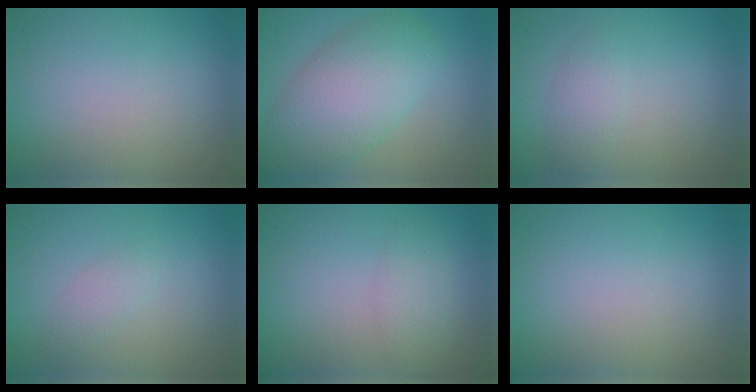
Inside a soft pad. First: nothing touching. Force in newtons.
{"total": 7.6, "press": 7.6, "slide": 0.3}
{"total": 1.8, "press": 1.8, "slide": 0.1}
{"total": 1.3, "press": 1.3, "slide": 0.0}
{"total": 2.2, "press": 2.2, "slide": 0.1}
{"total": 0.0}